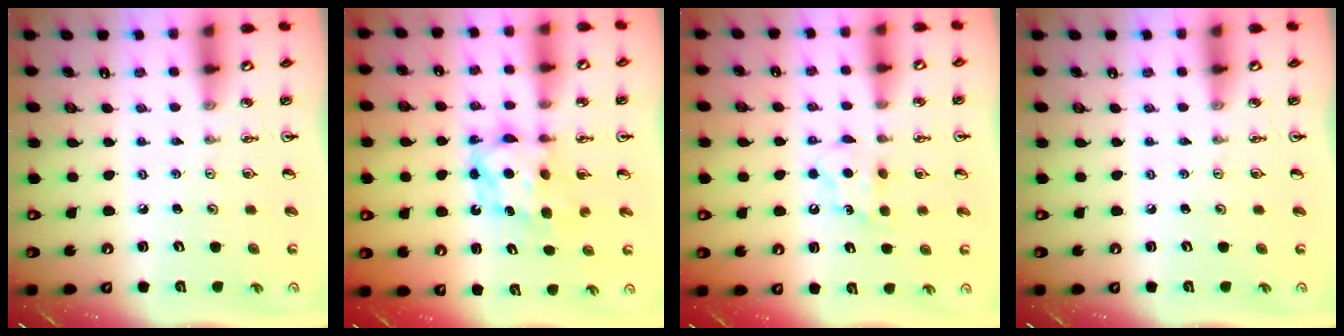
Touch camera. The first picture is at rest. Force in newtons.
{"total": 6.2, "press": 6.1, "slide": 0.5}
{"total": 5.3, "press": 5.1, "slide": 1.4}
{"total": 0.0}